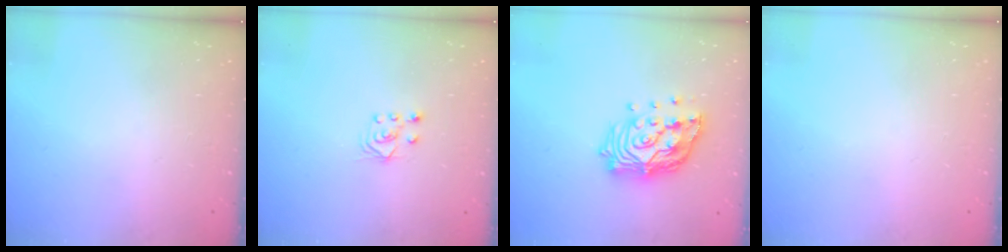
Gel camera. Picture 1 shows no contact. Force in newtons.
{"total": 4.3, "press": 4.3, "slide": 0.6}
{"total": 17.0, "press": 16.8, "slide": 2.2}
{"total": 0.0}